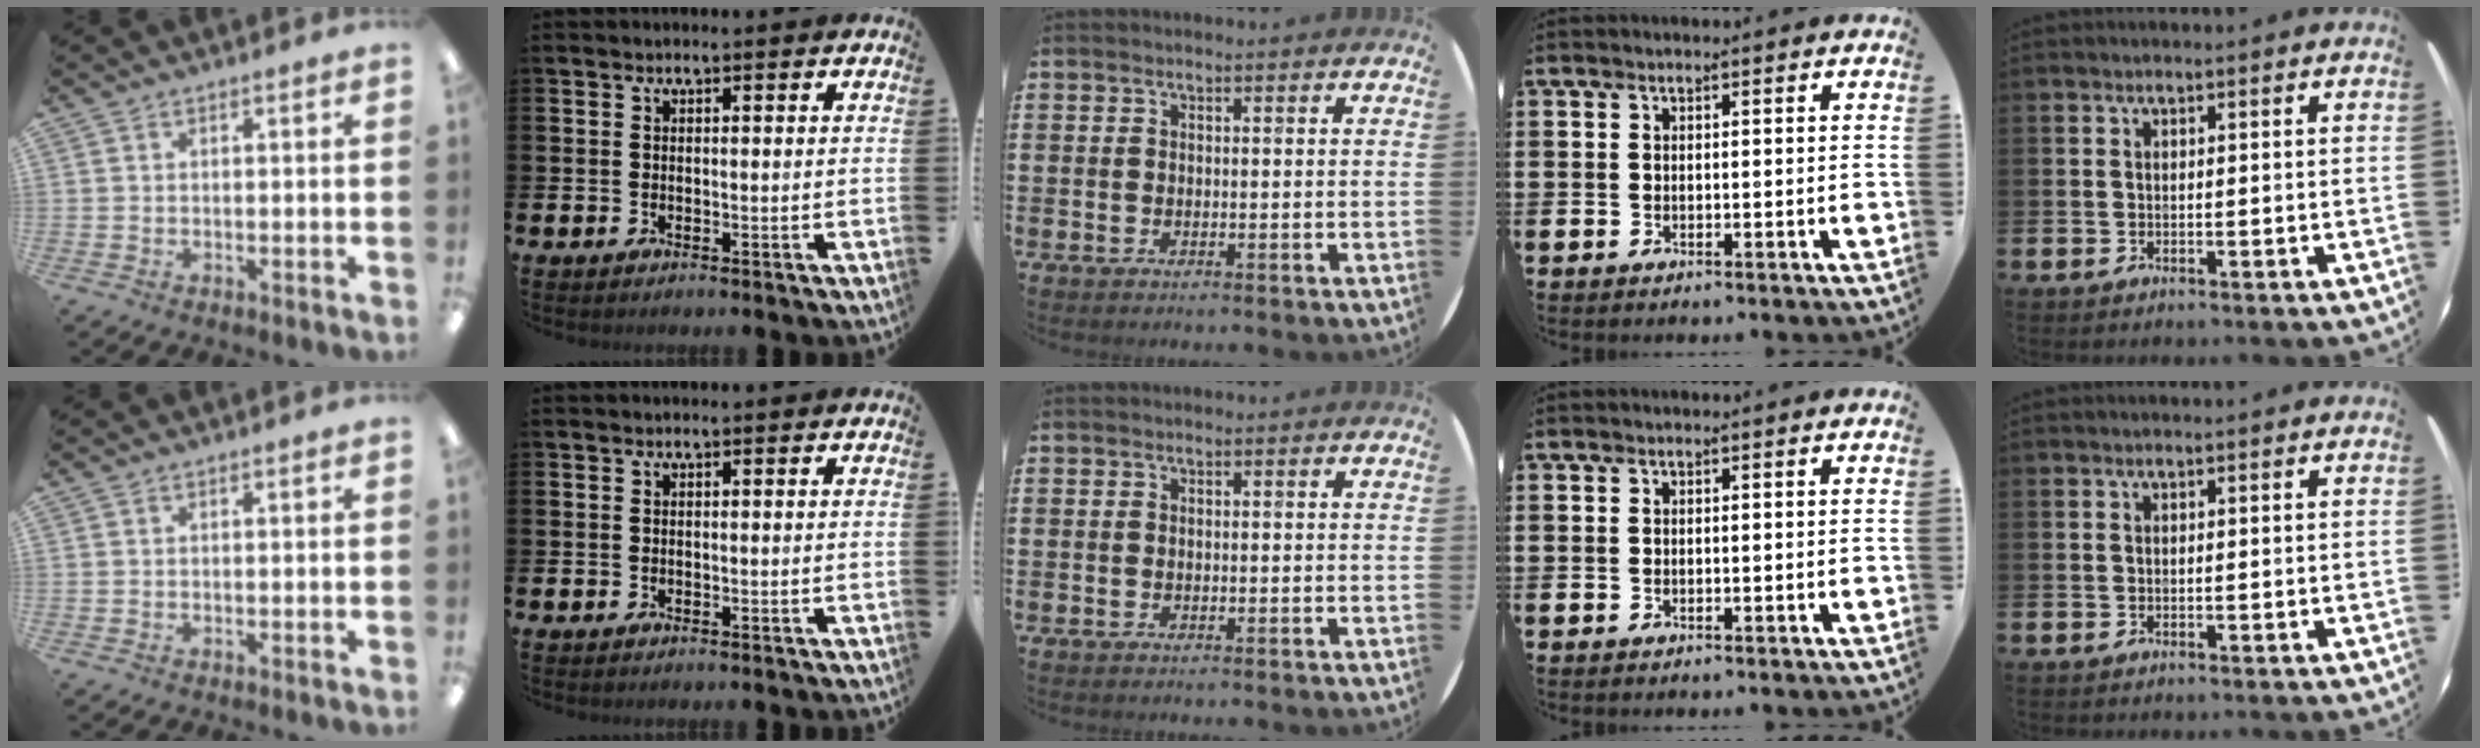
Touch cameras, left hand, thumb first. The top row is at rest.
{}